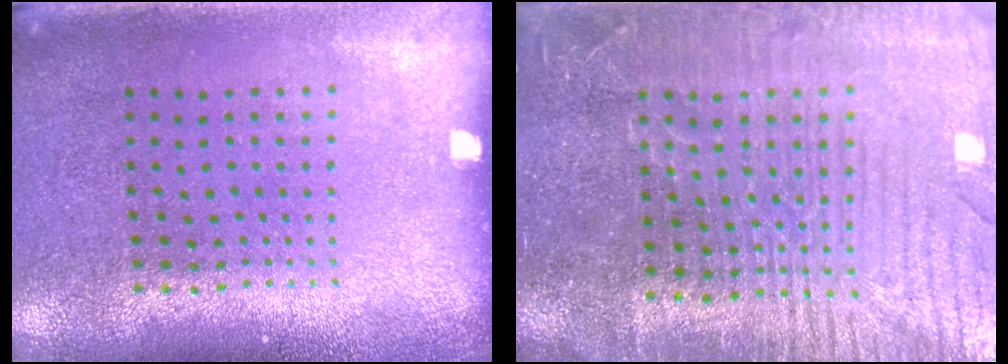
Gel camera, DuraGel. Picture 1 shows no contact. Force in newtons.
{"total": 4.9, "press": 4.5, "slide": 1.9}